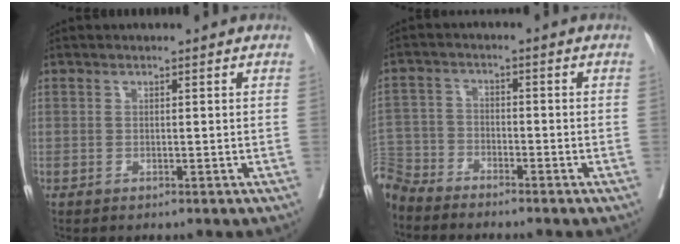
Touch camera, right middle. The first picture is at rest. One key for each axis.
{"total": 7.0, "fx": -6.7, "fy": 1.8, "fz": 0.4, "tx": -0.007, "ty": 0.000, "tz": -0.137}